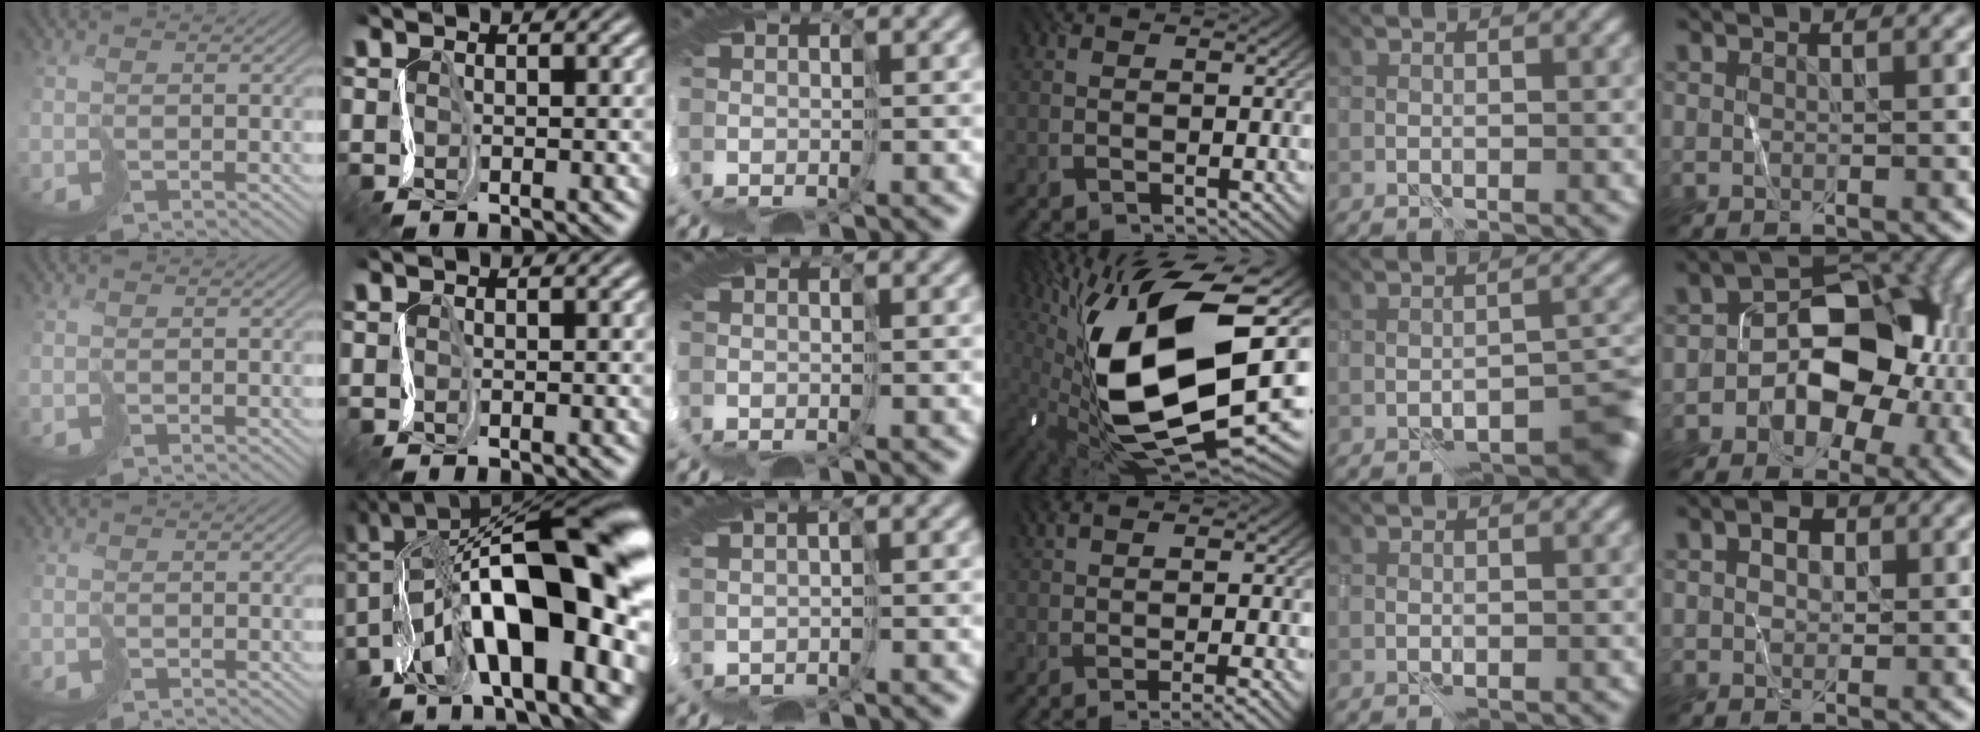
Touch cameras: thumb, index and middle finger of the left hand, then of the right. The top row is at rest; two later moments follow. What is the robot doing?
{"motion": "cut", "object": "tissue"}